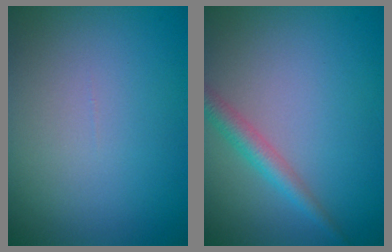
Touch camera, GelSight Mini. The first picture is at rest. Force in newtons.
{"total": 2.3, "press": 2.3, "slide": 0.1}